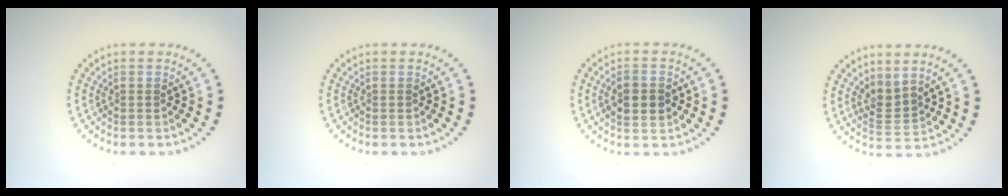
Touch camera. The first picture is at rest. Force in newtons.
{"total": 0.0}
{"total": 2.5, "press": 2.5, "slide": 0.2}
{"total": 2.3, "press": 1.5, "slide": 1.7}